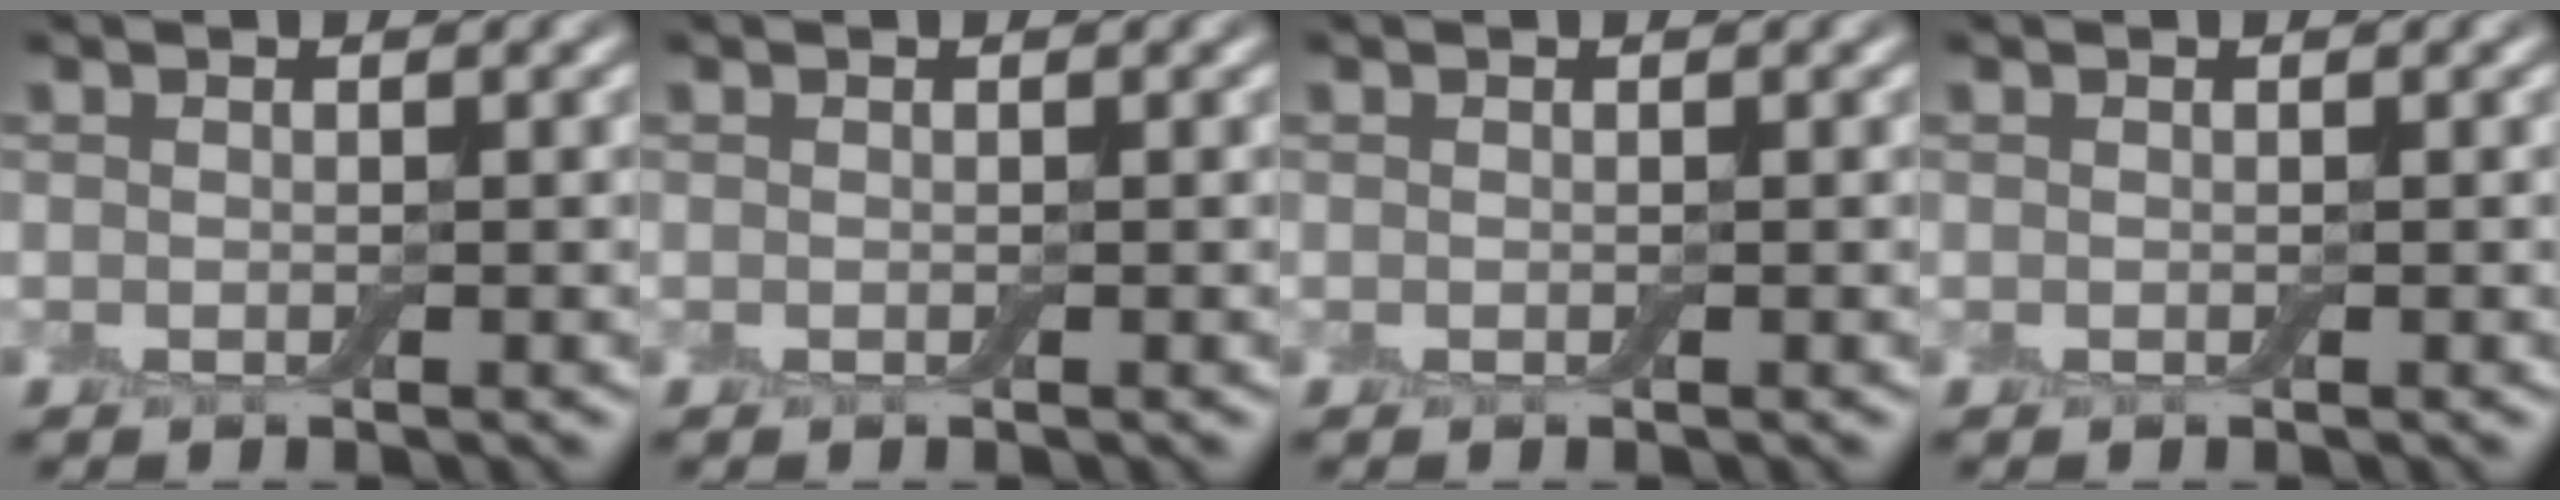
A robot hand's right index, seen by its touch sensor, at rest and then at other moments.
{"total": 0.0}
{"total": 0.0}
{"total": 0.0}